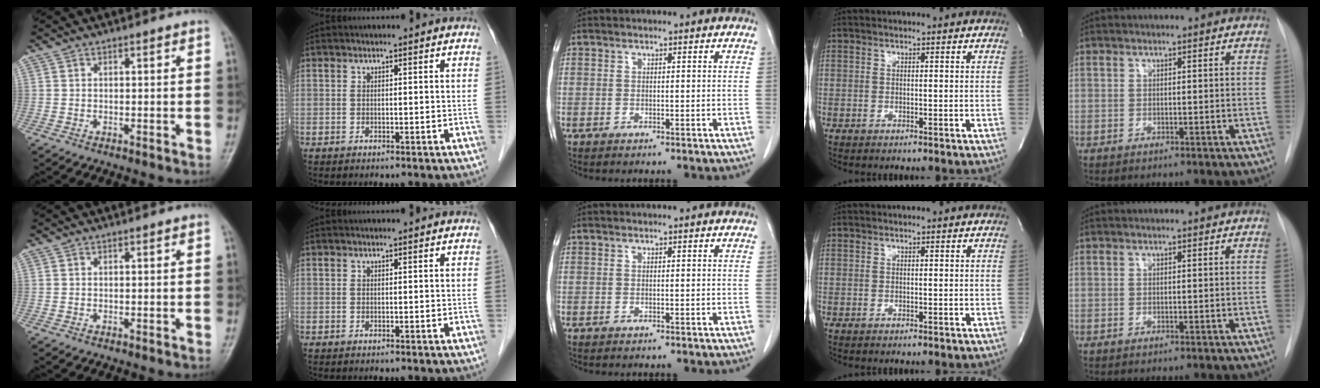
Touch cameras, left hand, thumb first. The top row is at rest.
{}